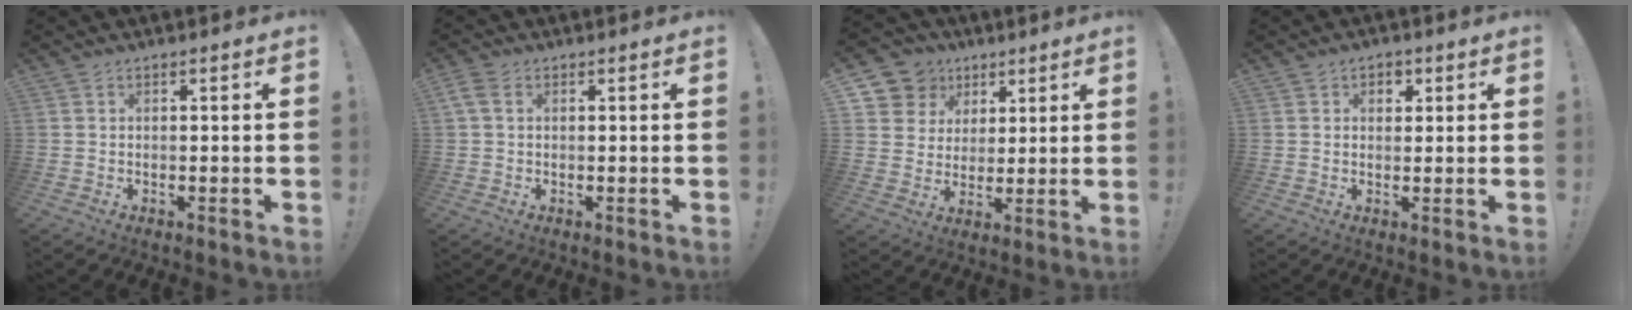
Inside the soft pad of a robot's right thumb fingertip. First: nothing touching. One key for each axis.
{"total": 3.3, "fx": 1.0, "fy": 2.2, "fz": 2.2, "tx": -0.049, "ty": 0.008, "tz": 0.023}
{"total": 9.7, "fx": 4.5, "fy": 8.5, "fz": 1.9, "tx": -0.024, "ty": -0.032, "tz": 0.092}
{"total": 3.2, "fx": 1.1, "fy": 2.7, "fz": 1.2, "tx": -0.013, "ty": 0.003, "tz": 0.016}